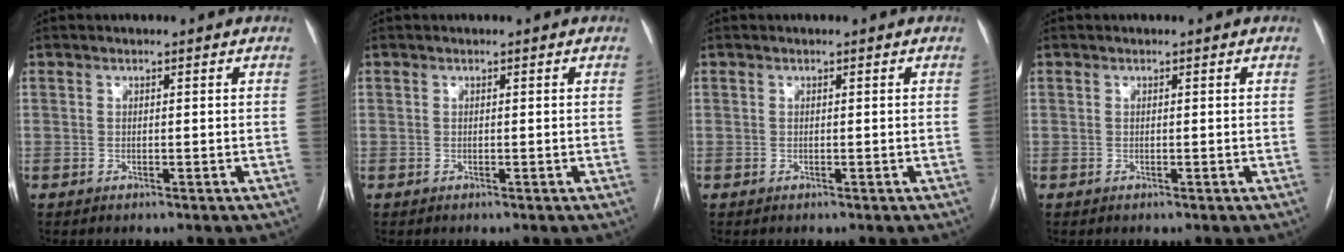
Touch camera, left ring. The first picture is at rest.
{"total": 0.0}
{"total": 0.0}
{"total": 0.0}